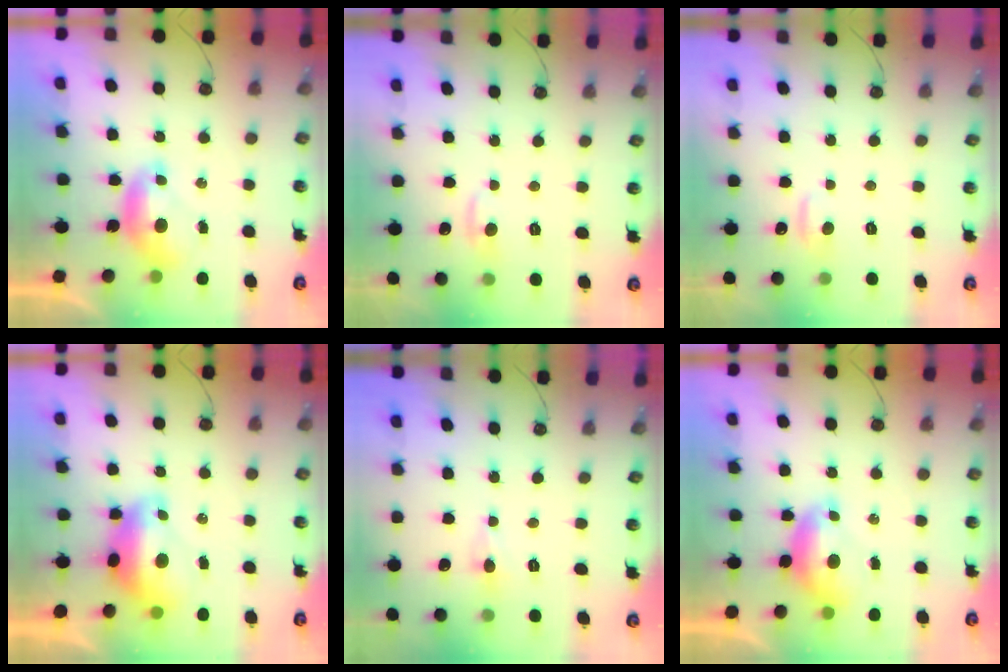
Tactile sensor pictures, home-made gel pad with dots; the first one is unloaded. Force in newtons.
{"total": 1.1, "press": 0.7, "slide": 0.8}
{"total": 1.0, "press": 0.7, "slide": 0.7}
{"total": 2.7, "press": 2.6, "slide": 0.7}
{"total": 0.6, "press": 0.5, "slide": 0.3}
{"total": 0.6, "press": 0.4, "slide": 0.4}